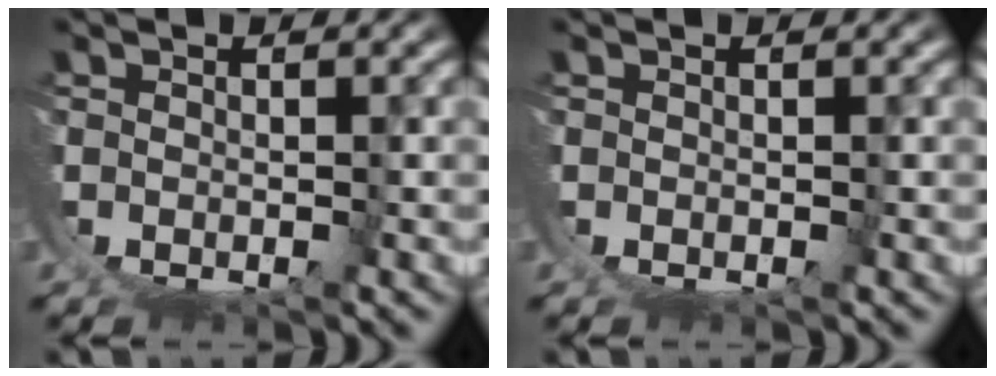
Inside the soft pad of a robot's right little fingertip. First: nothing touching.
{"total": 0.0}